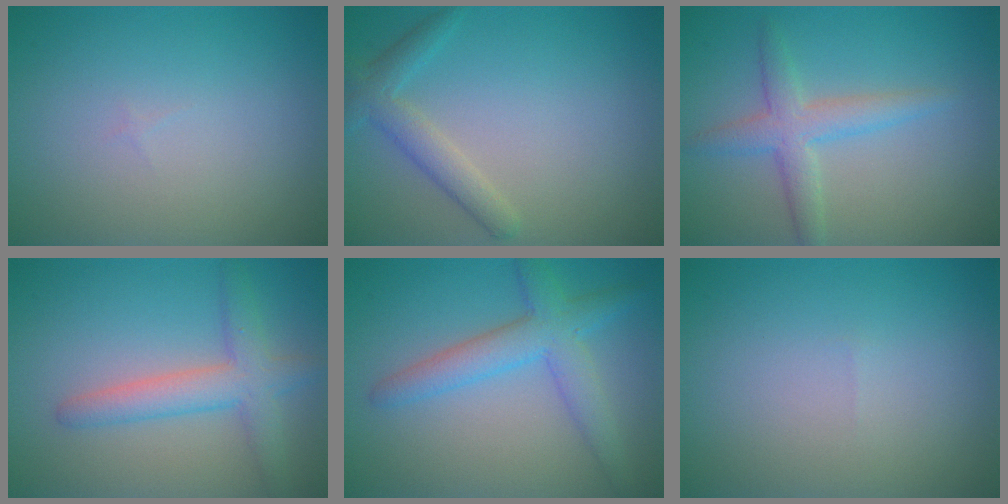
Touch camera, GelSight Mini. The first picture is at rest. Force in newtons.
{"total": 2.6, "press": 2.6, "slide": 0.1}
{"total": 3.3, "press": 3.3, "slide": 0.1}
{"total": 4.0, "press": 4.0, "slide": 0.3}
{"total": 4.4, "press": 4.4, "slide": 0.0}
{"total": 0.0}